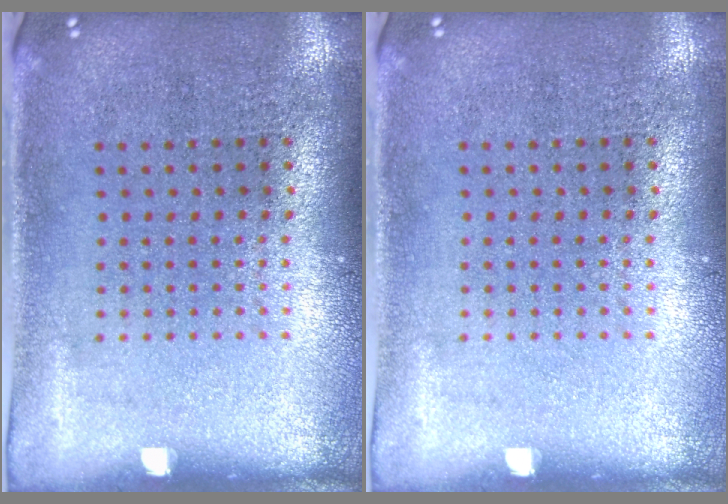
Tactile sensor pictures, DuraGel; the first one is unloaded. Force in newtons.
{"total": 0.0}